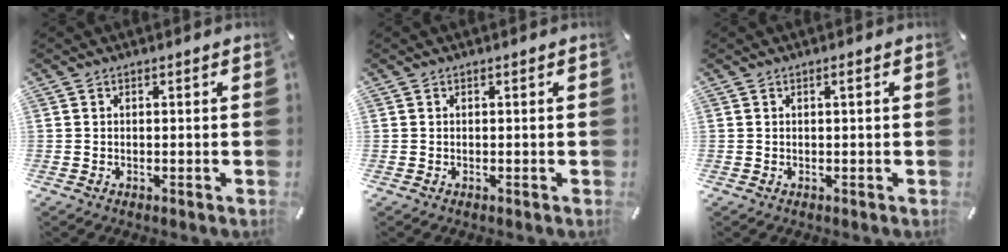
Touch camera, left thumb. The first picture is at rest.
{"total": 0.0}
{"total": 0.8, "force": [0.1, 0.1, 0.8], "torque": [-0.015, 0.002, 0.001]}